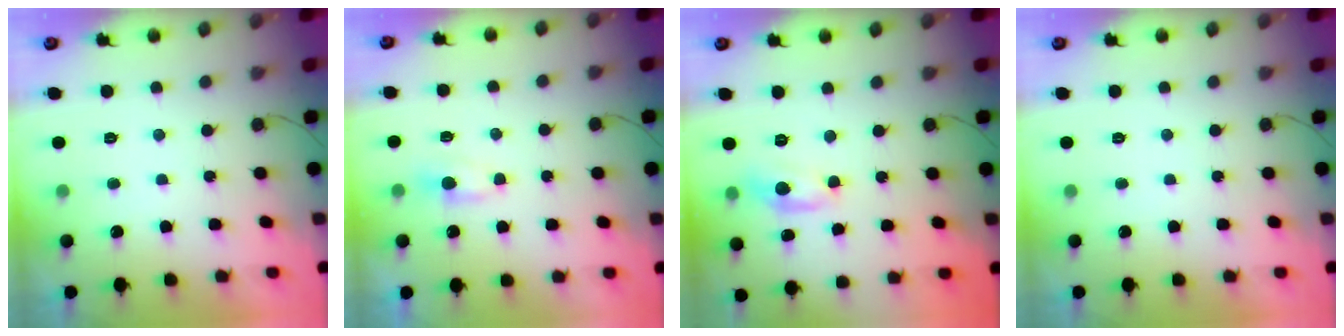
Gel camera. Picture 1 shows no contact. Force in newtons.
{"total": 3.8, "press": 3.8, "slide": 0.5}
{"total": 7.5, "press": 7.4, "slide": 0.4}
{"total": 0.0}